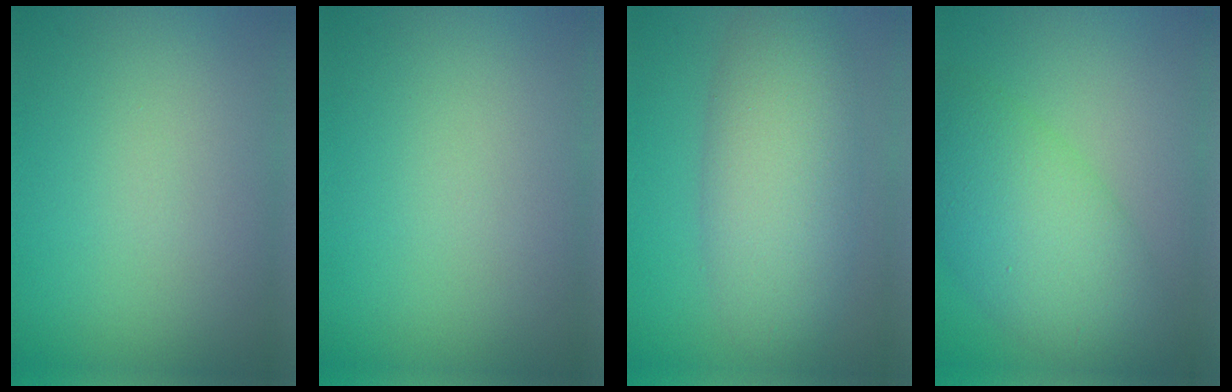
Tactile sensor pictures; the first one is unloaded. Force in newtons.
{"total": 0.0}
{"total": 7.3, "press": 7.3, "slide": 0.2}
{"total": 7.5, "press": 7.5, "slide": 0.3}